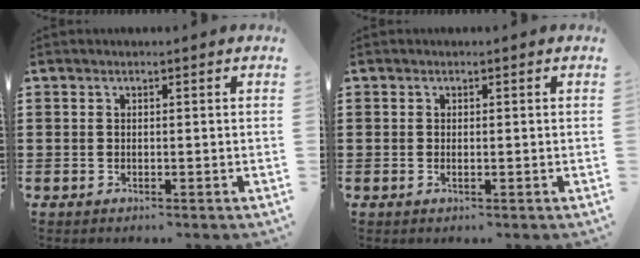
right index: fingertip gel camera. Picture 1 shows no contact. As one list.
[{"total": 0.7, "force": [0.0, 0.0, 0.7], "torque": [-0.016, -0.006, 0.001]}]